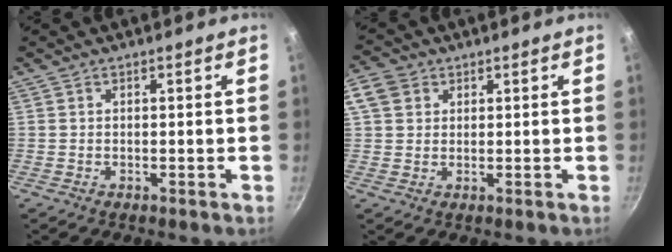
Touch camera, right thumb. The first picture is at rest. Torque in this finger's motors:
{"motor_torque": [-0.02, 0.89, 0.64, -0.42, 0.48]}